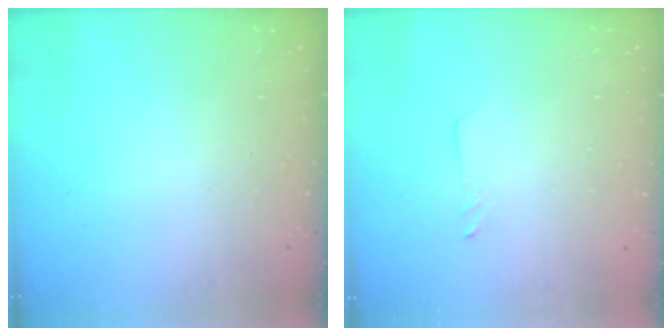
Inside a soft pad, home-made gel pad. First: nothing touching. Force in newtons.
{"total": 1.3, "press": 1.2, "slide": 0.1}